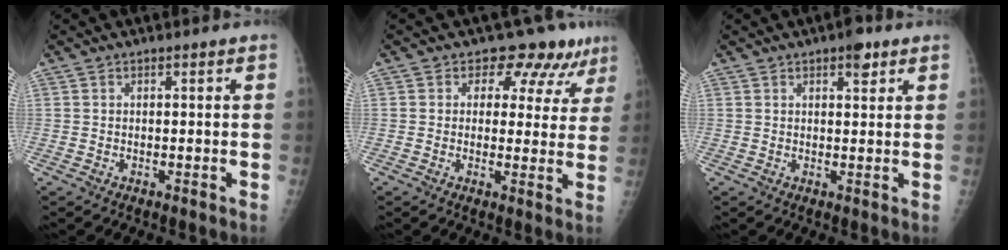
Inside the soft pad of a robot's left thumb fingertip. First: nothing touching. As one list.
[{"total": 8.3, "force": [5.7, 5.3, 2.9], "torque": [0.006, -0.025, 0.054]}, {"total": 3.2, "force": [2.0, 1.4, 2.1], "torque": [-0.018, -0.007, 0.024]}]